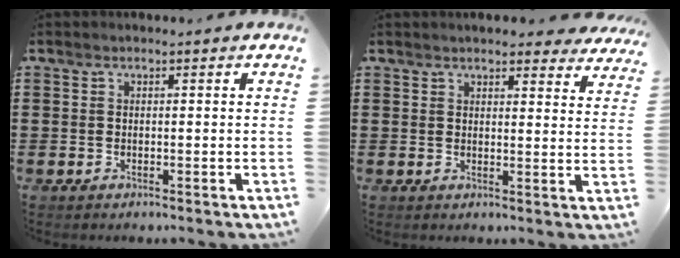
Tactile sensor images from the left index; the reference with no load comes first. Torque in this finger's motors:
{"motor_torque": [2.14, 0.00, 0.36, 0.05]}